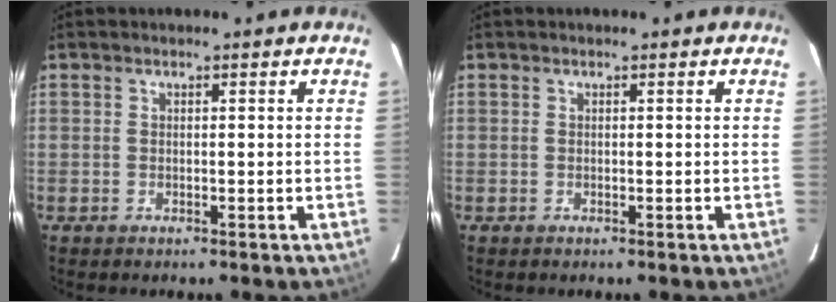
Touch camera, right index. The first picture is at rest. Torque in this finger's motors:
{"motor_torque": [0.00, 0.00, 0.00, 0.00]}